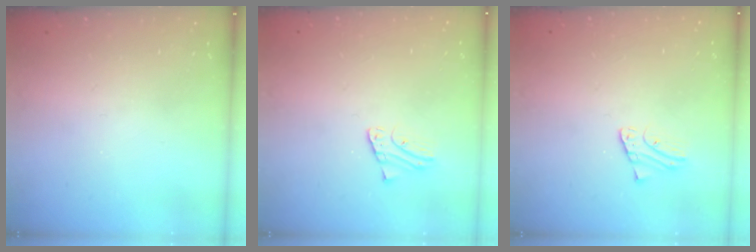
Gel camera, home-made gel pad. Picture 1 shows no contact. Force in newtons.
{"total": 1.2, "press": 1.2, "slide": 0.1}
{"total": 1.2, "press": 1.2, "slide": 0.1}